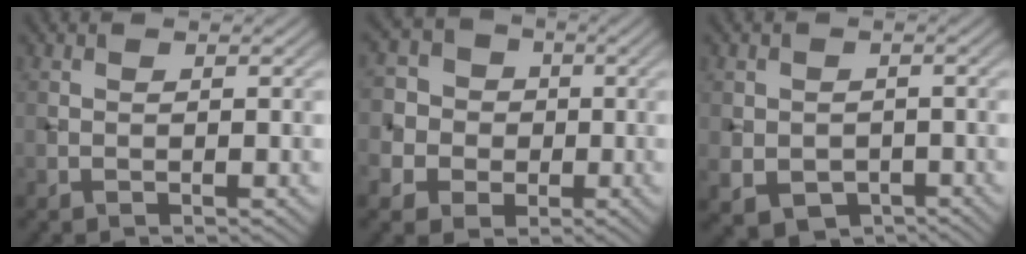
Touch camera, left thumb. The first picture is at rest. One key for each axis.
{"total": 6.8, "fx": -1.2, "fy": 6.4, "fz": 2.0, "tx": -0.058, "ty": 0.001, "tz": -0.046}
{"total": 3.8, "fx": -1.0, "fy": 3.3, "fz": 1.5, "tx": -0.042, "ty": -0.023, "tz": -0.014}